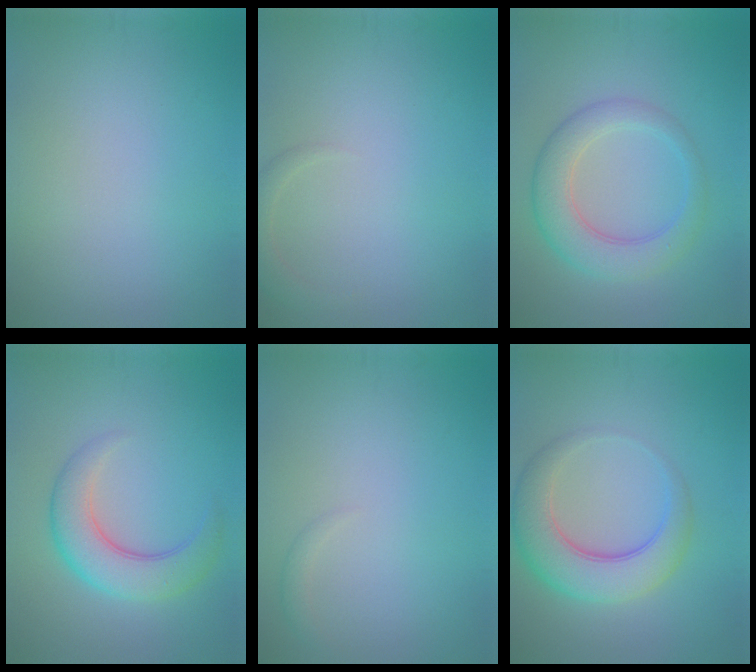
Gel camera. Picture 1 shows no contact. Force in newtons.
{"total": 1.5, "press": 1.5, "slide": 0.2}
{"total": 4.8, "press": 4.7, "slide": 0.1}
{"total": 5.1, "press": 5.1, "slide": 0.3}
{"total": 0.8, "press": 0.8, "slide": 0.0}
{"total": 6.1, "press": 6.1, "slide": 0.2}